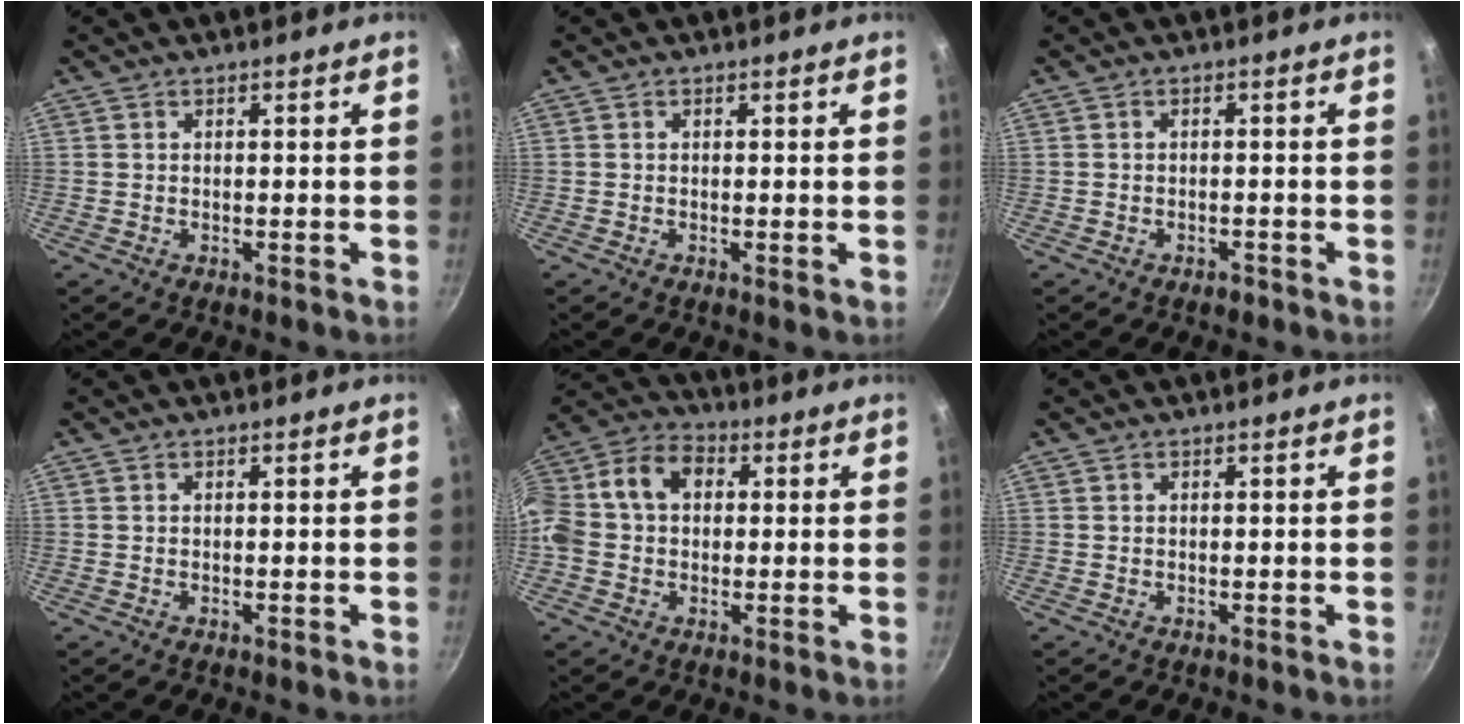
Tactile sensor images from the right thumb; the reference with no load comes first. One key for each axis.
{"total": 0.0}
{"total": 1.3, "fx": -1.0, "fy": 0.6, "fz": 0.6, "tx": -0.011, "ty": 0.010, "tz": -0.012}
{"total": 0.0}
{"total": 14.8, "fx": 1.5, "fy": 11.1, "fz": 9.7, "tx": -0.181, "ty": 0.048, "tz": 0.005}
{"total": 0.0}